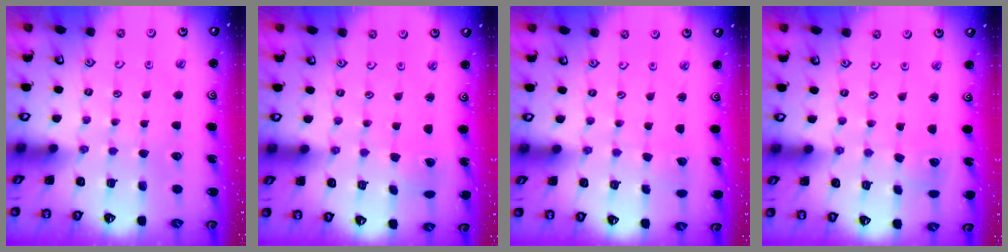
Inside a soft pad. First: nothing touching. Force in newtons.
{"total": 0.6, "press": 0.6, "slide": 0.1}
{"total": 1.1, "press": 1.1, "slide": 0.1}
{"total": 1.8, "press": 1.8, "slide": 0.1}